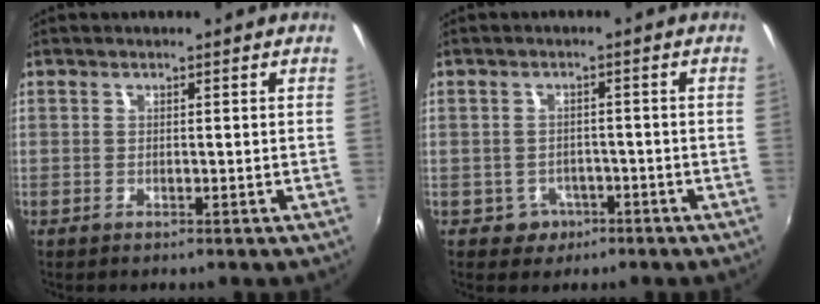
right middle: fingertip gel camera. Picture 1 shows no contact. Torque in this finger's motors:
{"motor_torque": [0.32, -0.24, -0.01, -0.01]}